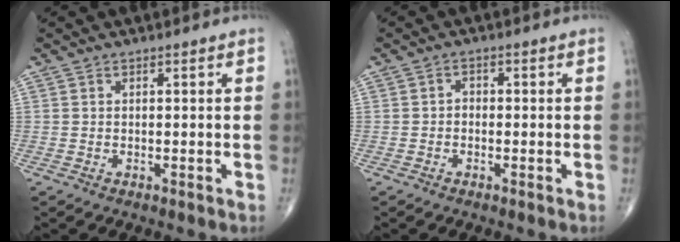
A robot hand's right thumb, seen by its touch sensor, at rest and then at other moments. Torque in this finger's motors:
{"motor_torque": [-0.40, 0.26, 0.11, 0.04, 0.03]}